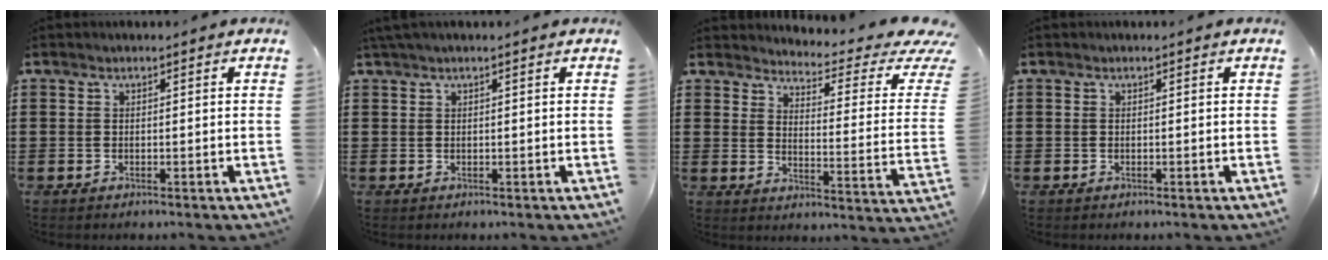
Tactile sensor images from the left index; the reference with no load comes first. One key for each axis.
{"total": 1.0, "fx": 0.5, "fy": -0.1, "fz": 0.8, "tx": -0.015, "ty": 0.000, "tz": 0.009}
{"total": 3.8, "fx": 3.2, "fy": -0.2, "fz": 2.1, "tx": -0.043, "ty": -0.040, "tz": 0.043}
{"total": 0.0}